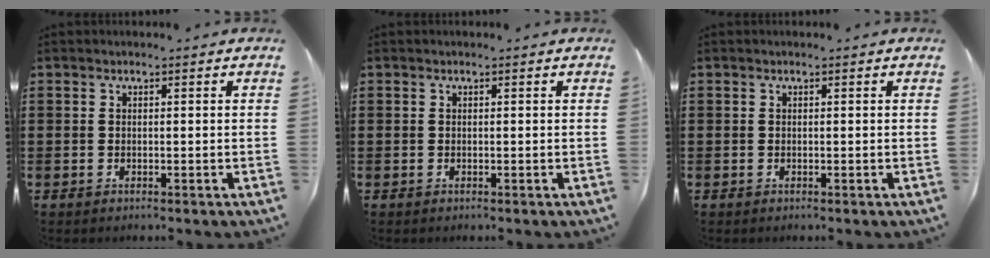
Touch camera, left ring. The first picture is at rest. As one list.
[{"total": 0.0}, {"total": 0.0}]